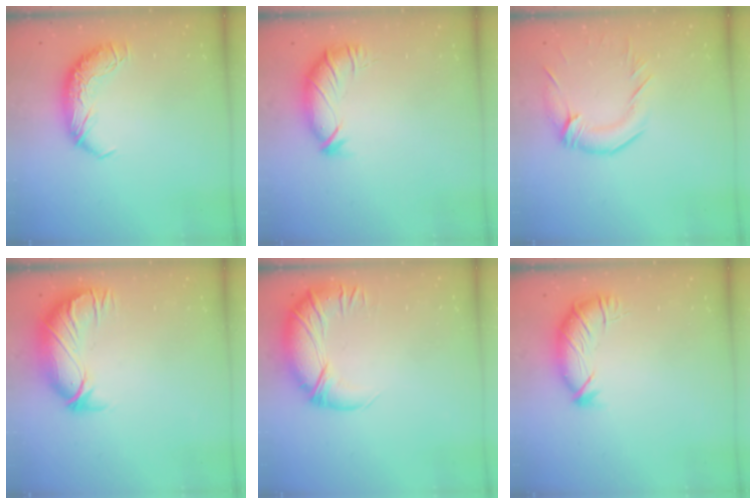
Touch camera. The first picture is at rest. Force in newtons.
{"total": 3.0, "press": 2.3, "slide": 2.0}
{"total": 1.4, "press": 0.8, "slide": 1.1}
{"total": 2.5, "press": 1.3, "slide": 2.1}
{"total": 2.9, "press": 0.2, "slide": 2.9}
{"total": 3.6, "press": 3.5, "slide": 0.6}